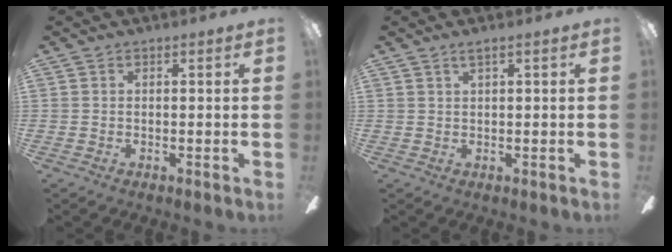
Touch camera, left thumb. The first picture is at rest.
{"total": 1.5, "force": [1.0, 0.1, 1.1], "torque": [-0.023, 0.000, 0.018]}